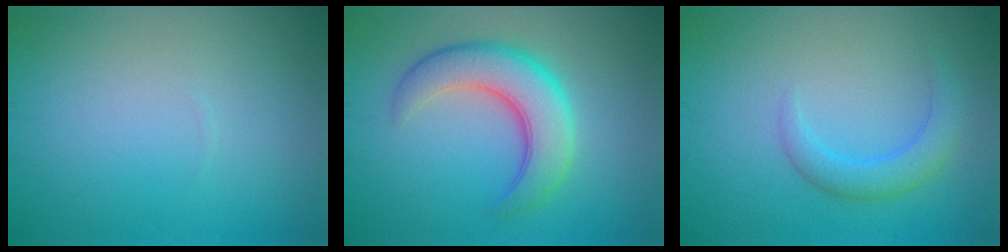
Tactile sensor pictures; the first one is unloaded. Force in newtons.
{"total": 6.3, "press": 6.3, "slide": 0.4}
{"total": 2.6, "press": 2.6, "slide": 0.1}